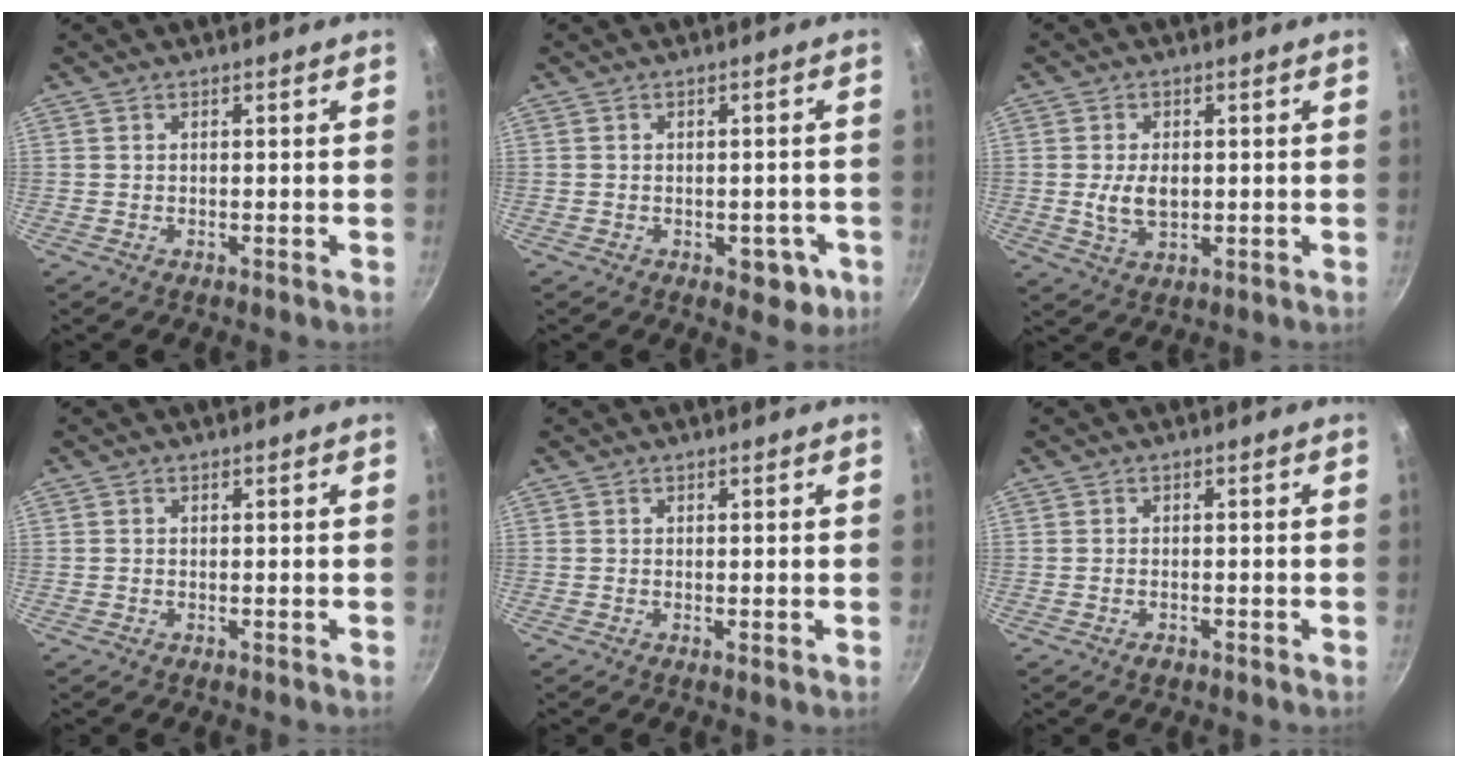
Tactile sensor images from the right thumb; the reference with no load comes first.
{"total": 4.9, "force": [-2.0, 3.0, 3.3], "torque": [-0.014, 0.010, -0.022]}
{"total": 5.5, "force": [0.0, 3.4, 4.3], "torque": [-0.076, -0.006, 0.004]}
{"total": 0.0}
{"total": 0.6, "force": [-0.1, 0.2, 0.6], "torque": [-0.014, -0.004, -0.003]}
{"total": 1.3, "force": [-0.8, 0.7, 0.7], "torque": [-0.012, 0.007, -0.013]}